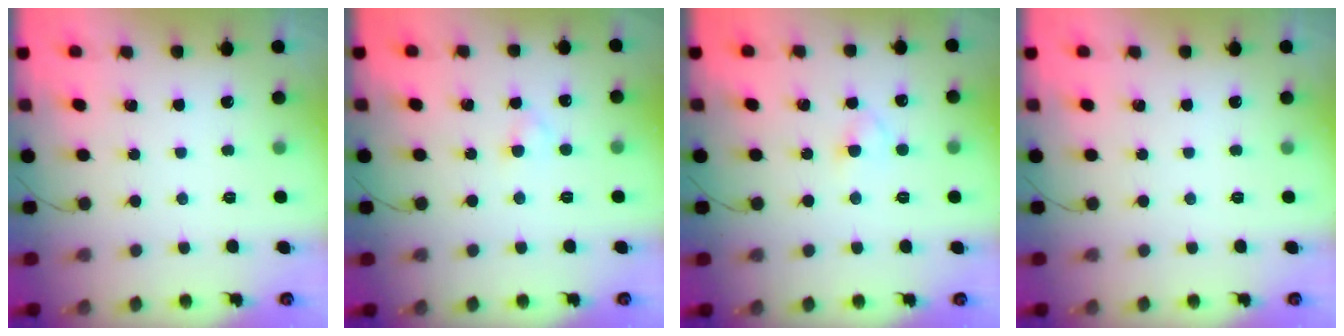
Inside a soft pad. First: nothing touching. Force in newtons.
{"total": 1.9, "press": 1.7, "slide": 1.0}
{"total": 2.9, "press": 2.7, "slide": 1.2}
{"total": 0.0}